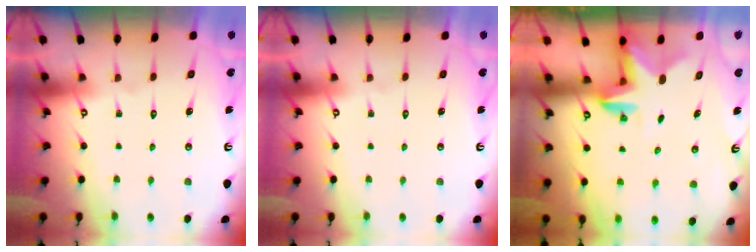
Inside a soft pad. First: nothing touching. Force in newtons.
{"total": 0.0}
{"total": 2.4, "press": 2.4, "slide": 0.4}